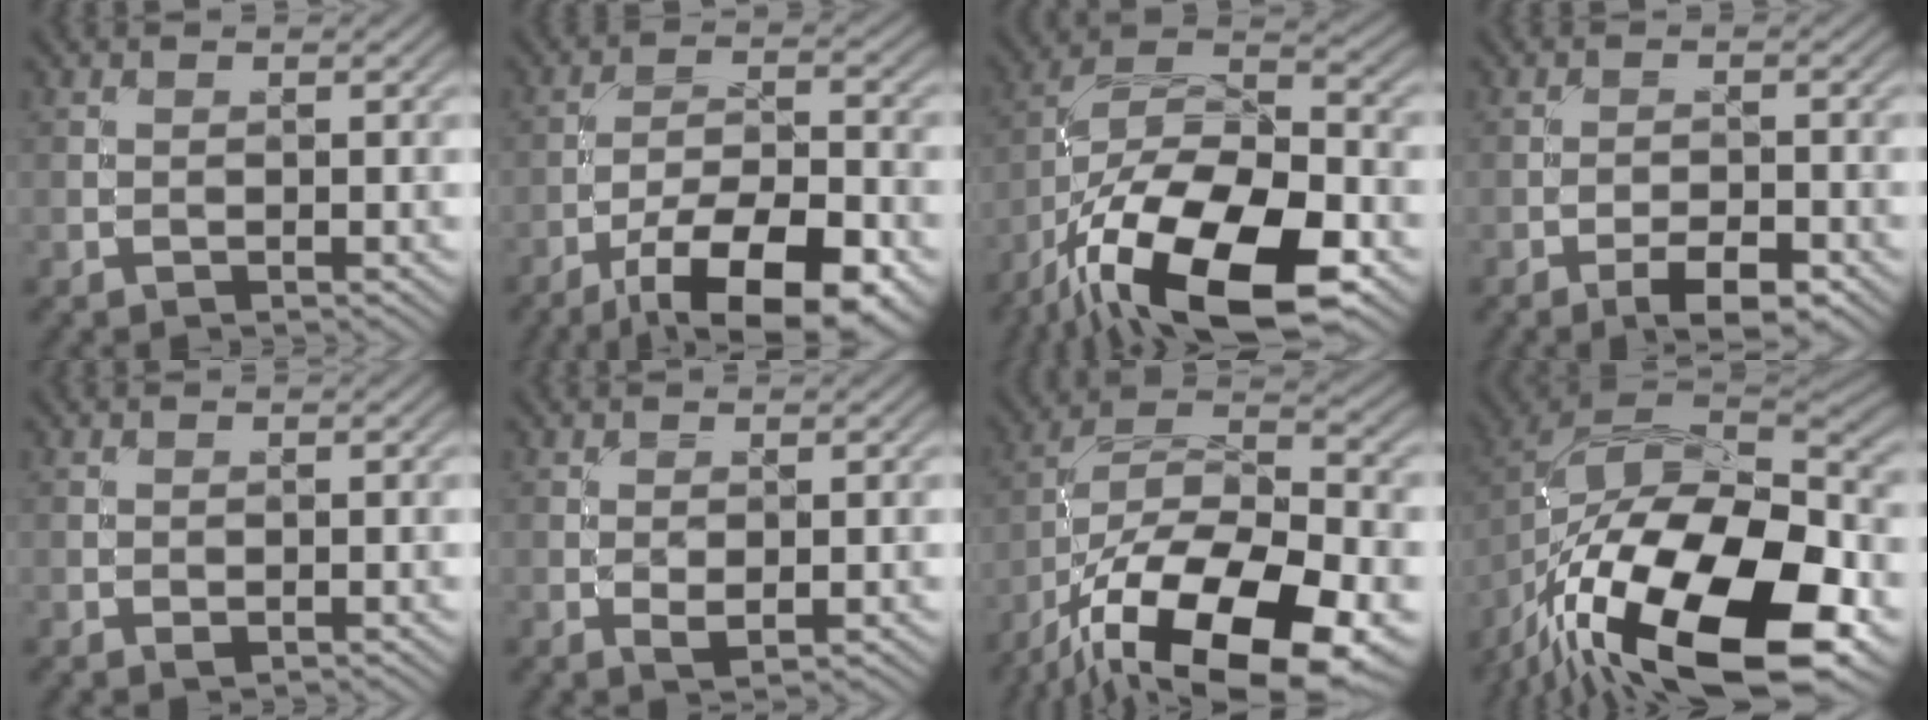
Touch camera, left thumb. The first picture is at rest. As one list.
[{"total": 14.7, "force": [-9.2, 5.1, 10.2], "torque": [-0.171, -0.021, -0.141]}, {"total": 18.6, "force": [-10.5, 7.6, 13.4], "torque": [-0.247, -0.018, -0.188]}, {"total": 4.6, "force": [-2.9, 1.4, 3.3], "torque": [-0.053, 0.006, -0.047]}, {"total": 0.6, "force": [-0.1, 0.4, 0.5], "torque": [-0.007, -0.001, -0.003]}, {"total": 1.8, "force": [-0.1, 0.8, 1.6], "torque": [-0.029, -0.004, 0.000]}, {"total": 19.6, "force": [-11.9, 7.7, 13.5], "torque": [-0.229, -0.040, -0.189]}, {"total": 20.5, "force": [-10.6, 8.9, 15.1], "torque": [-0.308, -0.024, -0.162]}]